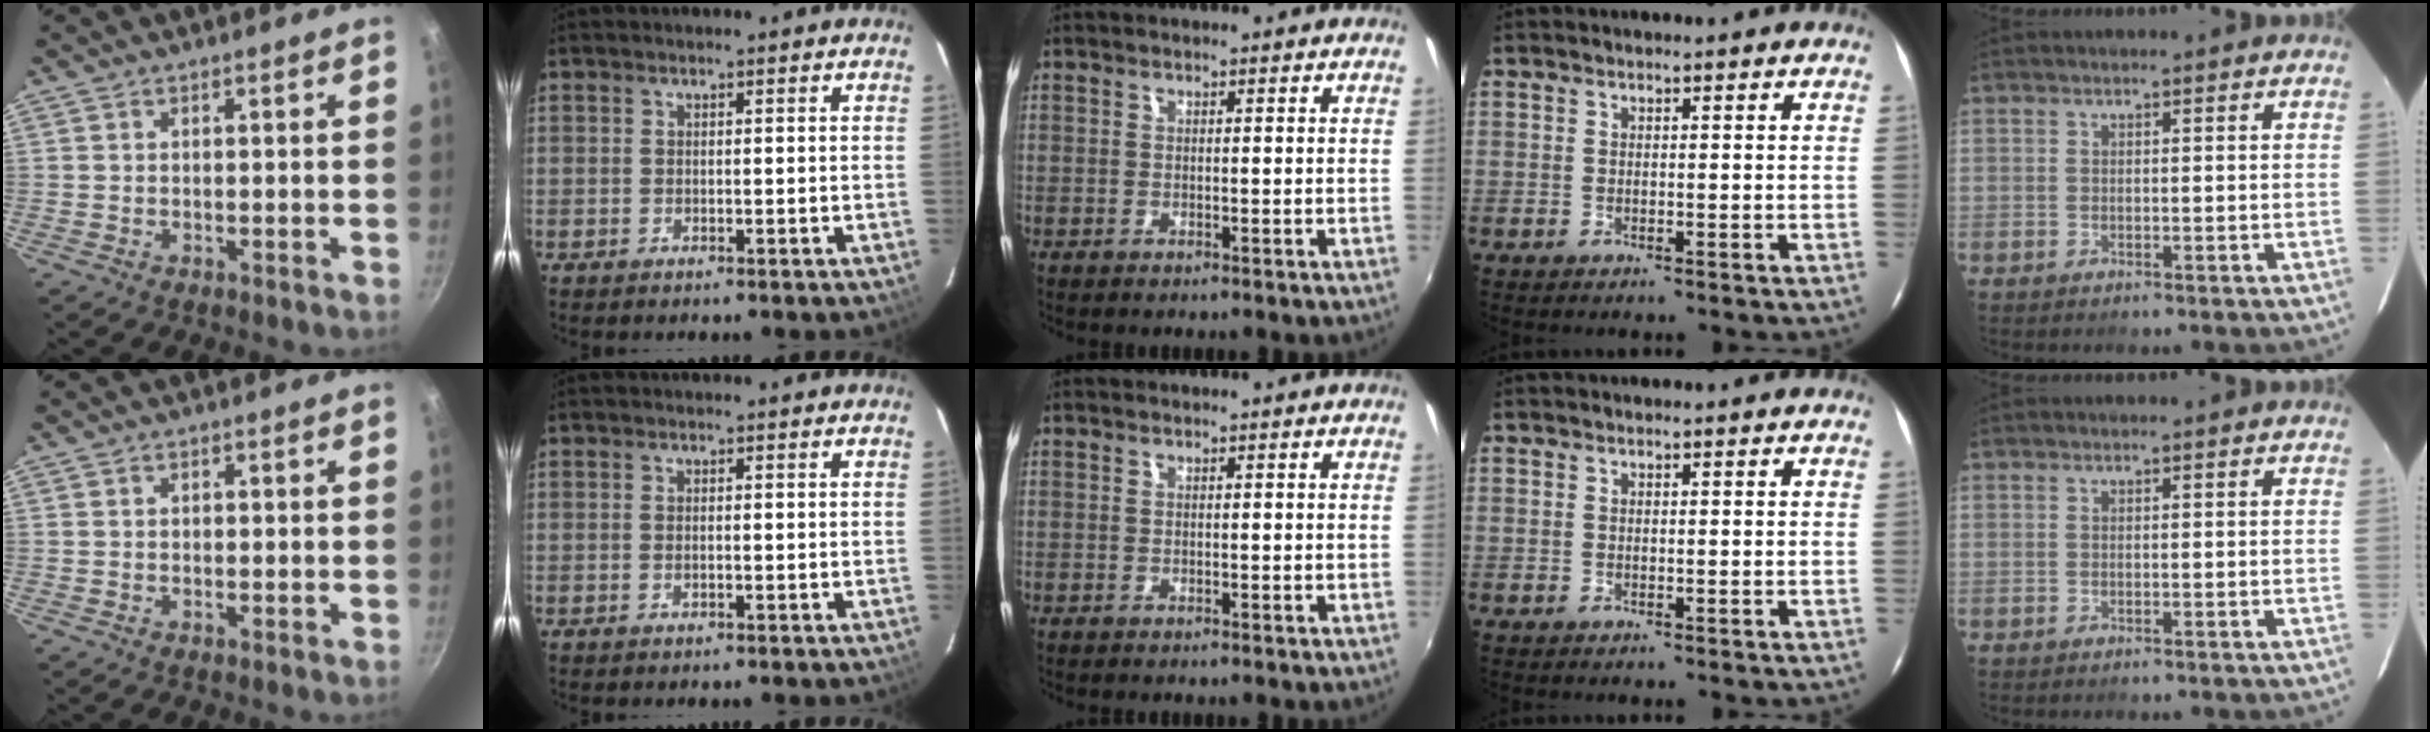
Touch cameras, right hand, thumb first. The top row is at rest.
{"thumb": {"total": 0.9, "force": [0.1, 0.7, 0.5], "torque": [-0.006, 0.005, 0.001]}, "index": {"total": 0.7, "force": [-0.2, 0.3, 0.6], "torque": [-0.011, -0.001, -0.004]}}